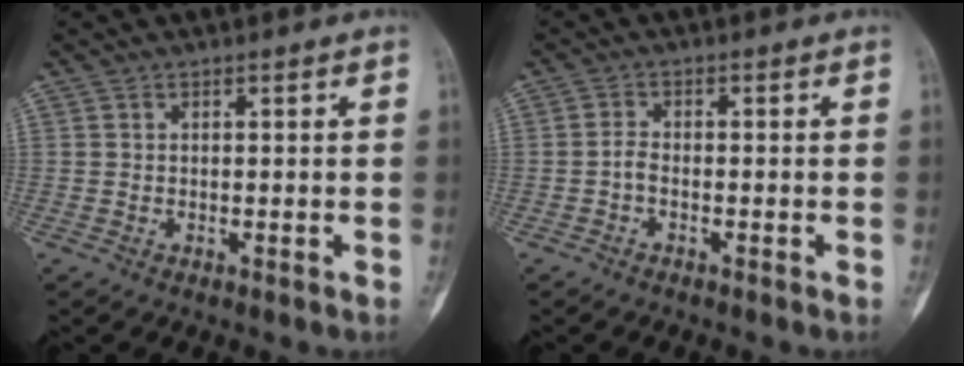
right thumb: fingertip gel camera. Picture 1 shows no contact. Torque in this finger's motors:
{"motor_torque": [0.19, -0.06, 0.14, 0.01, 0.16]}